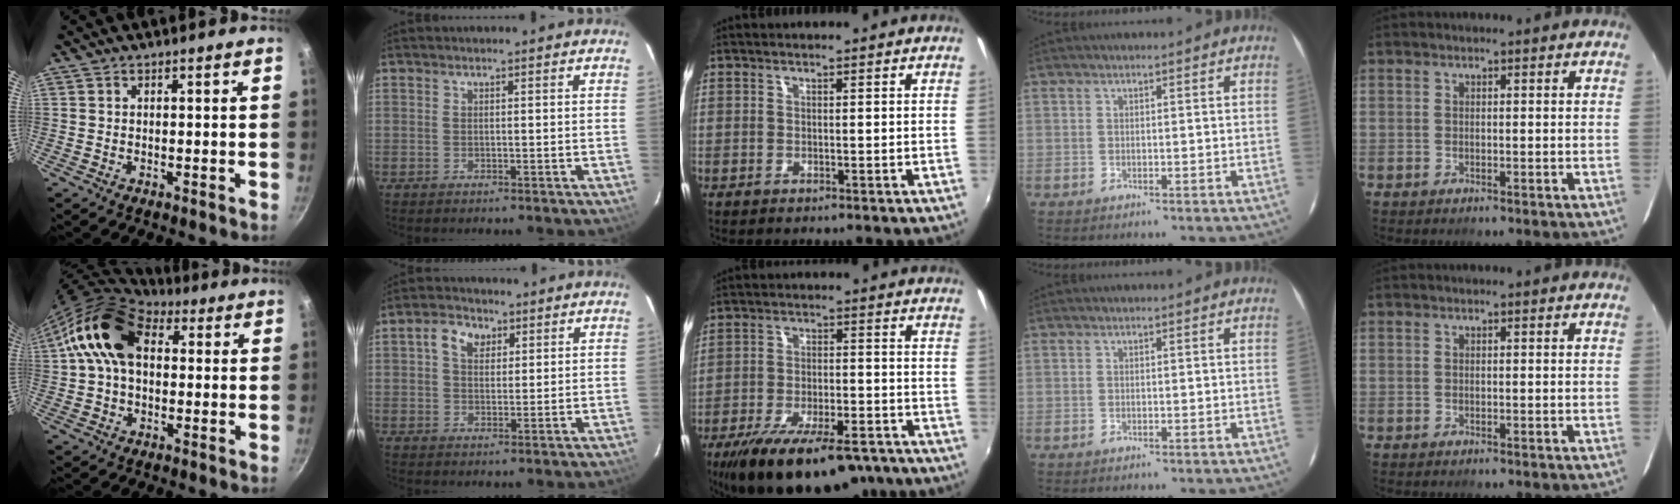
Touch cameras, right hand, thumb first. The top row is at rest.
{"thumb": {"total": 13.7, "force": [2.7, 9.5, 9.5], "torque": [-0.148, 0.021, 0.029]}, "index": {"total": 5.0, "force": [1.9, 3.7, 2.8], "torque": [-0.048, 0.020, 0.034]}, "middle": {"total": 20.9, "force": [-15.4, 7.2, 12.1], "torque": [-0.221, -0.037, -0.223]}}